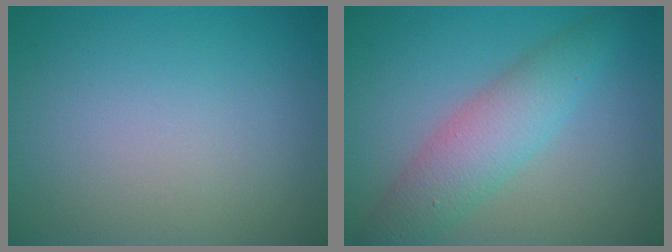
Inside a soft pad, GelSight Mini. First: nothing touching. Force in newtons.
{"total": 4.6, "press": 4.6, "slide": 0.1}